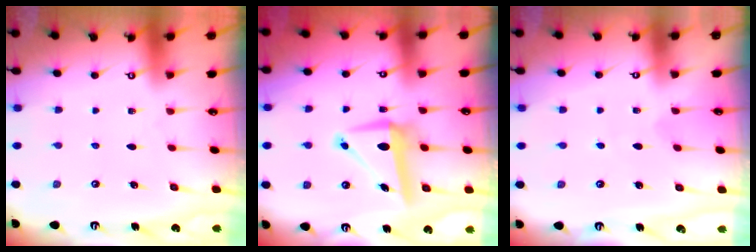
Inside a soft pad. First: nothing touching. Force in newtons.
{"total": 8.9, "press": 8.8, "slide": 1.5}
{"total": 2.5, "press": 2.5, "slide": 0.2}